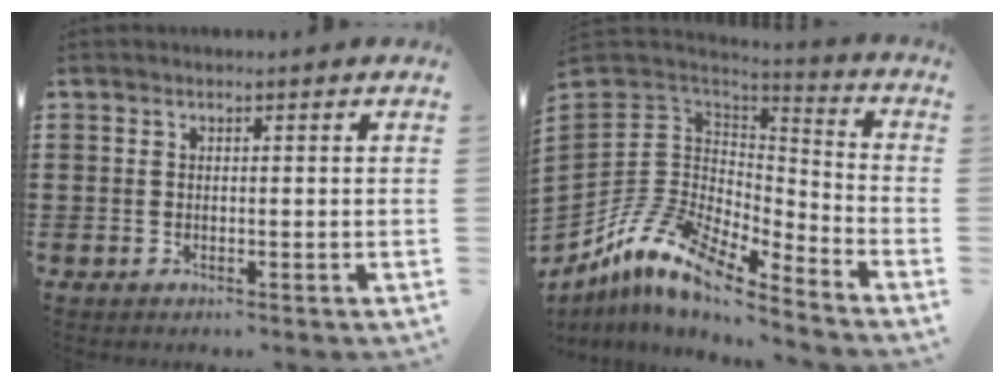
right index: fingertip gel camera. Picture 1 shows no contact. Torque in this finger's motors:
{"motor_torque": [0.14, 0.44, -0.52, -0.21]}